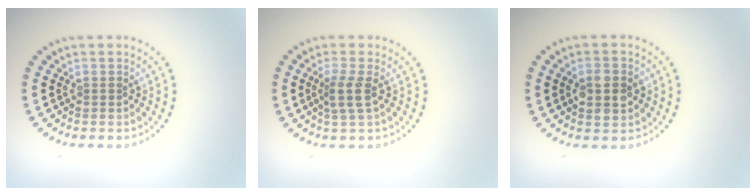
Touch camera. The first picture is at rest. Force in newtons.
{"total": 2.1, "press": 1.7, "slide": 1.3}
{"total": 3.6, "press": 3.6, "slide": 0.1}